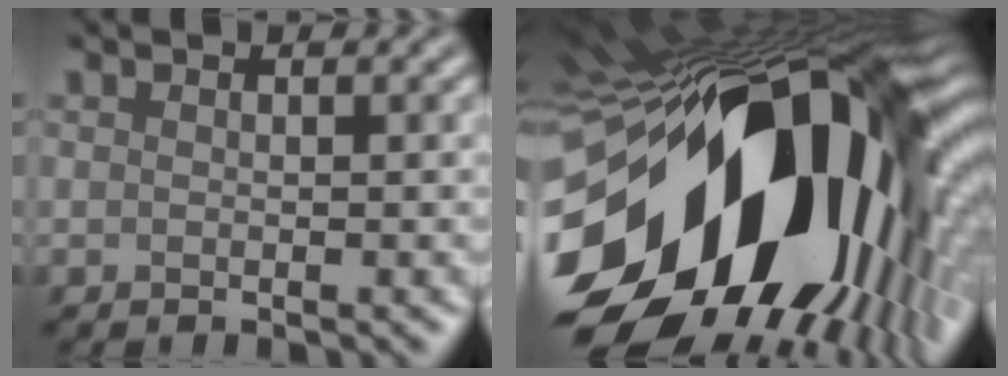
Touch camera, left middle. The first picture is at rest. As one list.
[{"total": 20.8, "force": [-5.2, 11.1, 16.8], "torque": [-0.334, -0.080, -0.047]}]